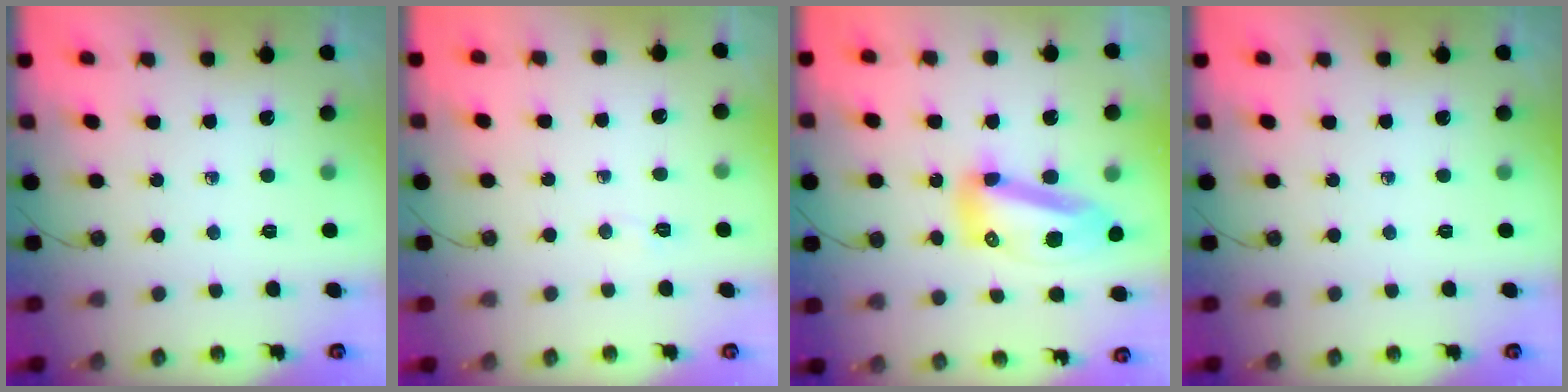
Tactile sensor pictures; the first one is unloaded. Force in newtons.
{"total": 3.7, "press": 3.4, "slide": 1.3}
{"total": 13.1, "press": 13.0, "slide": 1.5}
{"total": 0.0}